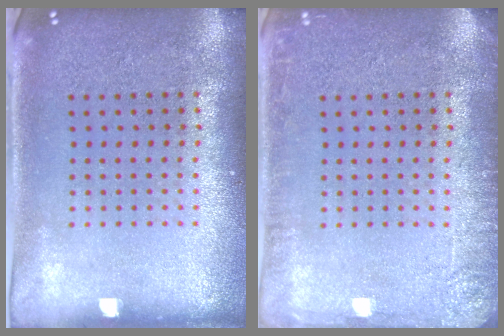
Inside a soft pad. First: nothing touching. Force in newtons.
{"total": 2.1, "press": 2.1, "slide": 0.3}